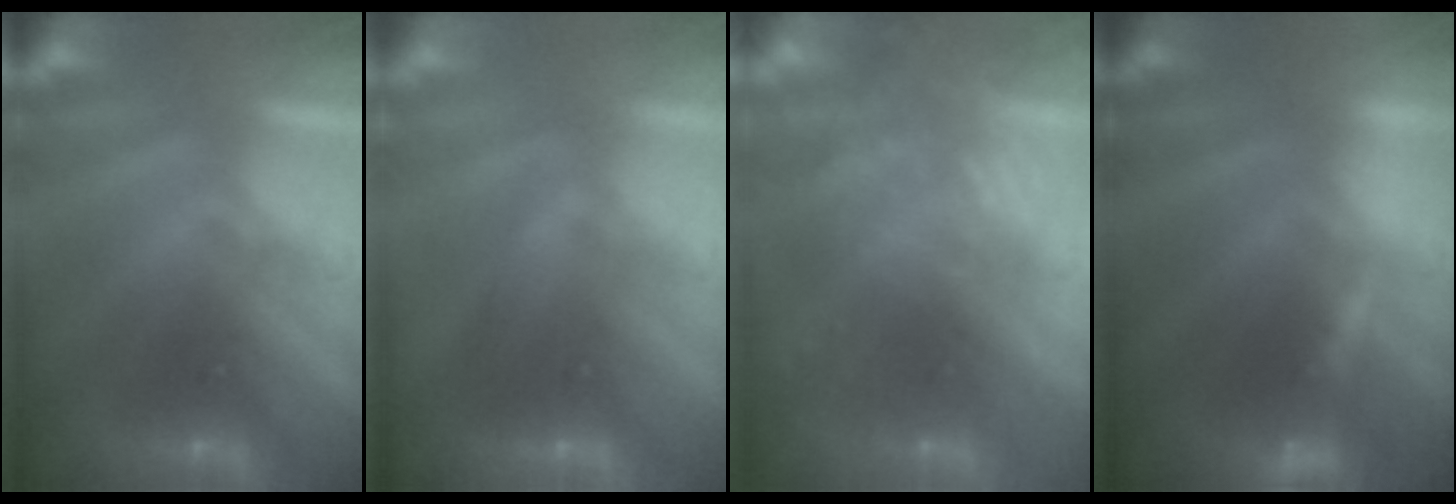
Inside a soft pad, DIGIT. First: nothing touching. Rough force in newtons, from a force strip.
{"total": 1.6}
{"total": 7.7}
{"total": 3.5}